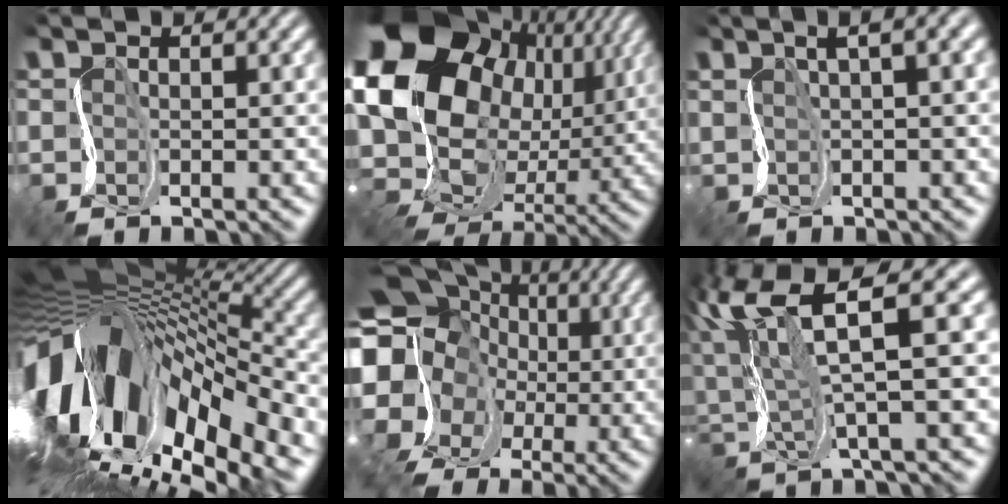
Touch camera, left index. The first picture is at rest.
{"total": 20.4, "force": [4.5, 16.9, 10.5], "torque": [-0.223, -0.002, 0.077]}
{"total": 4.5, "force": [1.9, 1.1, 3.9], "torque": [-0.039, 0.014, 0.030]}
{"total": 17.0, "force": [-1.1, 9.2, 14.2], "torque": [-0.241, -0.005, -0.007]}
{"total": 15.8, "force": [1.2, 14.7, 5.8], "torque": [-0.148, 0.022, -0.018]}
{"total": 9.1, "force": [4.2, 1.5, 7.9], "torque": [-0.161, 0.022, 0.081]}